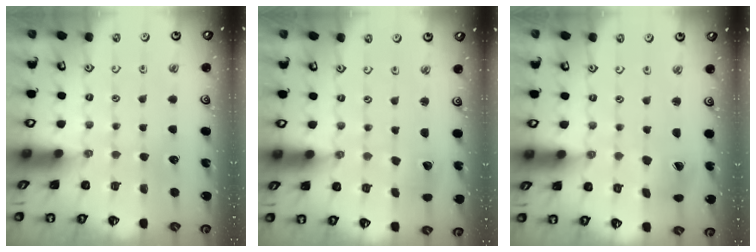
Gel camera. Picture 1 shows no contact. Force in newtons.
{"total": 2.1, "press": 2.1, "slide": 0.2}
{"total": 3.8, "press": 3.8, "slide": 0.6}